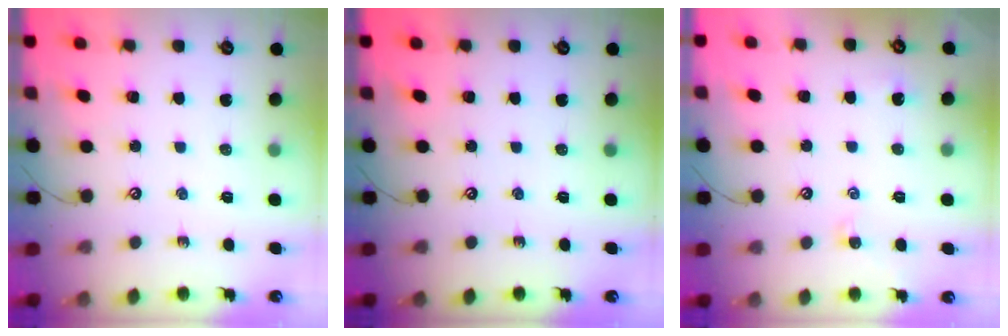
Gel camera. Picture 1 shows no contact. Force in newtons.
{"total": 0.0}
{"total": 0.6, "press": 0.4, "slide": 0.4}